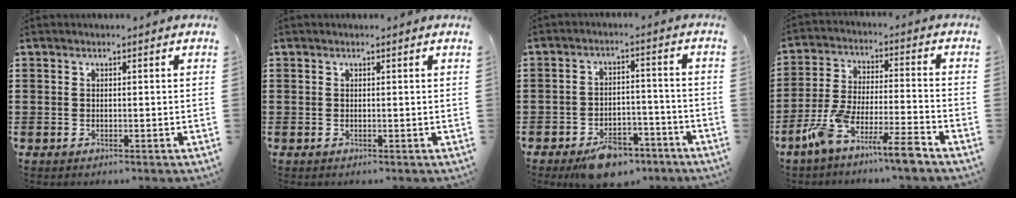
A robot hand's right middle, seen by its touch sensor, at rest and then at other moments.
{"total": 0.0}
{"total": 6.6, "force": [-5.2, 2.7, 3.0], "torque": [-0.048, 0.017, -0.094]}
{"total": 9.3, "force": [-7.5, 0.1, 5.5], "torque": [-0.127, -0.008, -0.150]}